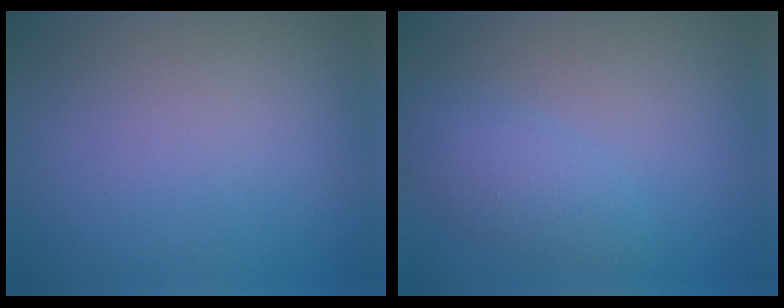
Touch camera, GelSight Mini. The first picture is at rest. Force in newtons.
{"total": 3.0, "press": 3.0, "slide": 0.2}